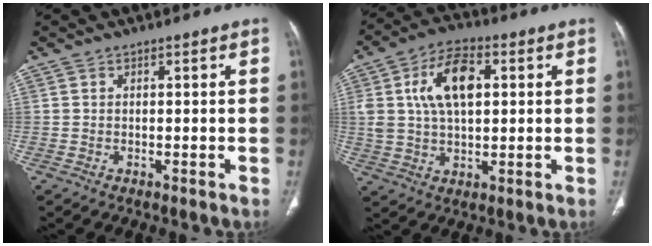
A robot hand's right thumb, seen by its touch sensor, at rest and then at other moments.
{"total": 12.1, "force": [2.9, 6.7, 9.6], "torque": [-0.168, 0.008, 0.051]}